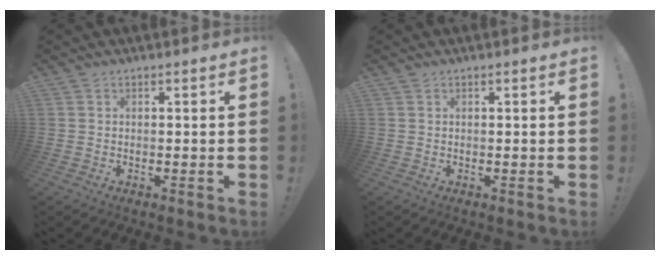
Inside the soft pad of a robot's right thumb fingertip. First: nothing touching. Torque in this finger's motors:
{"motor_torque": [-0.32, -0.06, 0.22, 0.04, -0.09]}